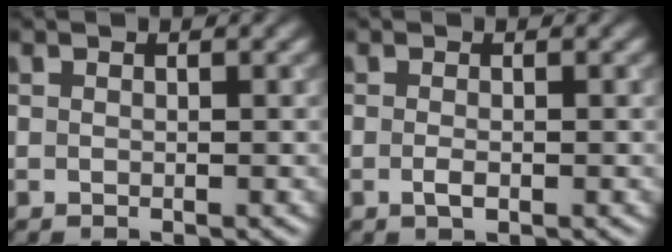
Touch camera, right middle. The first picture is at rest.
{"total": 1.2, "force": [-0.4, 0.4, 1.0], "torque": [-0.023, -0.004, -0.008]}